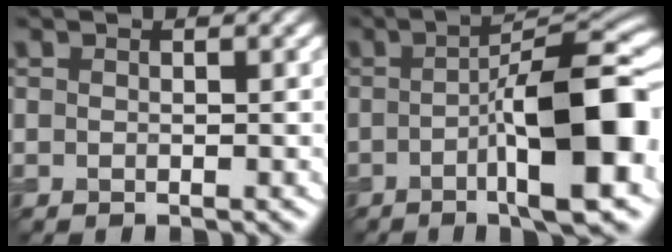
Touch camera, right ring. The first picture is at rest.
{"total": 12.2, "force": [-2.3, 3.1, 11.6], "torque": [-0.158, 0.011, -0.030]}